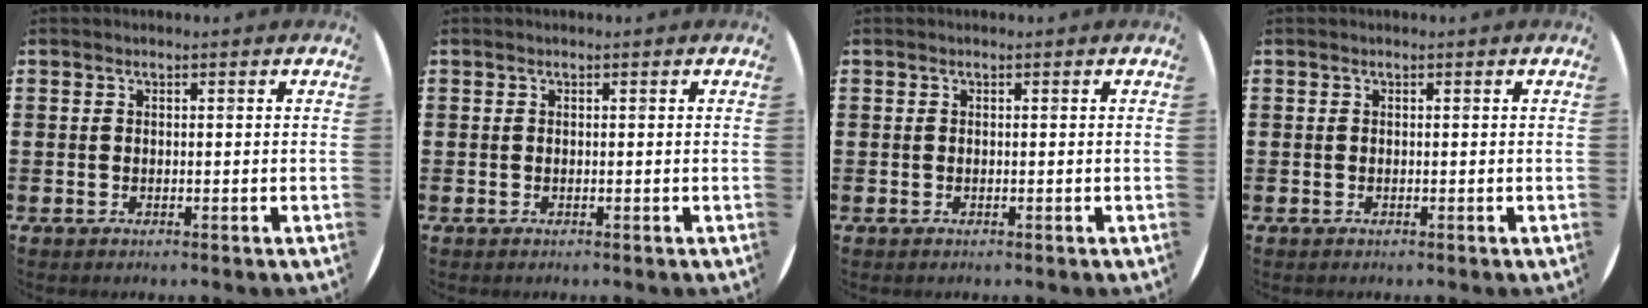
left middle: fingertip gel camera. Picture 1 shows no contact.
{"total": 0.0}
{"total": 0.0}
{"total": 0.0}